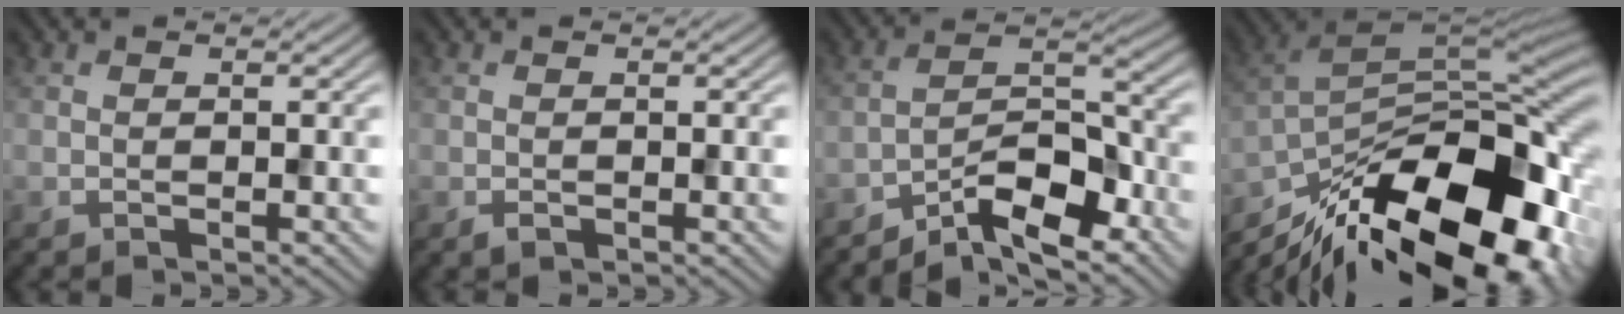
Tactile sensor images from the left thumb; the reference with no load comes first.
{"total": 0.7, "force": [-0.3, 0.4, 0.4], "torque": [-0.008, -0.003, -0.006]}
{"total": 8.4, "force": [-6.4, 2.4, 5.0], "torque": [-0.072, 0.016, -0.127]}
{"total": 18.5, "force": [-10.8, 7.8, 12.9], "torque": [-0.238, -0.024, -0.178]}